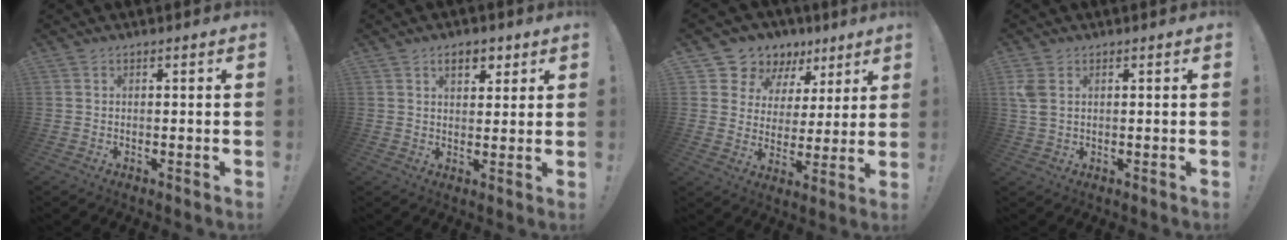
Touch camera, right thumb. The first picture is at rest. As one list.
[{"total": 5.8, "force": [3.0, 3.5, 3.6], "torque": [-0.048, -0.002, 0.050]}, {"total": 10.0, "force": [6.5, 7.4, 2.1], "torque": [-0.041, -0.051, 0.127]}, {"total": 4.0, "force": [1.4, 2.4, 2.9], "torque": [-0.066, -0.001, 0.027]}]